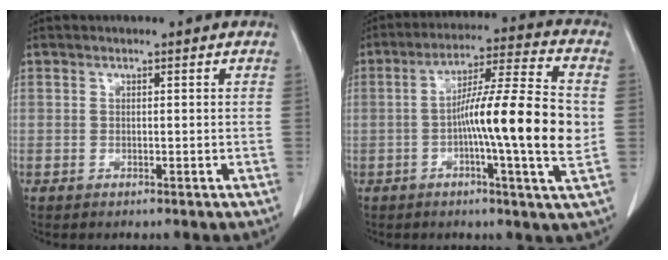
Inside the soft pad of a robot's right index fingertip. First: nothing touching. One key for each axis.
{"total": 15.4, "fx": -1.4, "fy": -0.1, "fz": 15.3, "tx": -0.245, "ty": 0.004, "tz": -0.033}